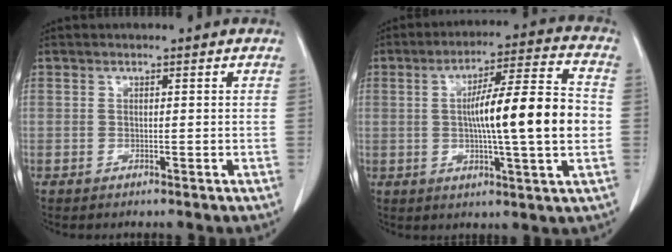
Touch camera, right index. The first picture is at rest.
{"total": 14.5, "force": [-0.6, 0.4, 14.5], "torque": [-0.230, 0.010, -0.014]}